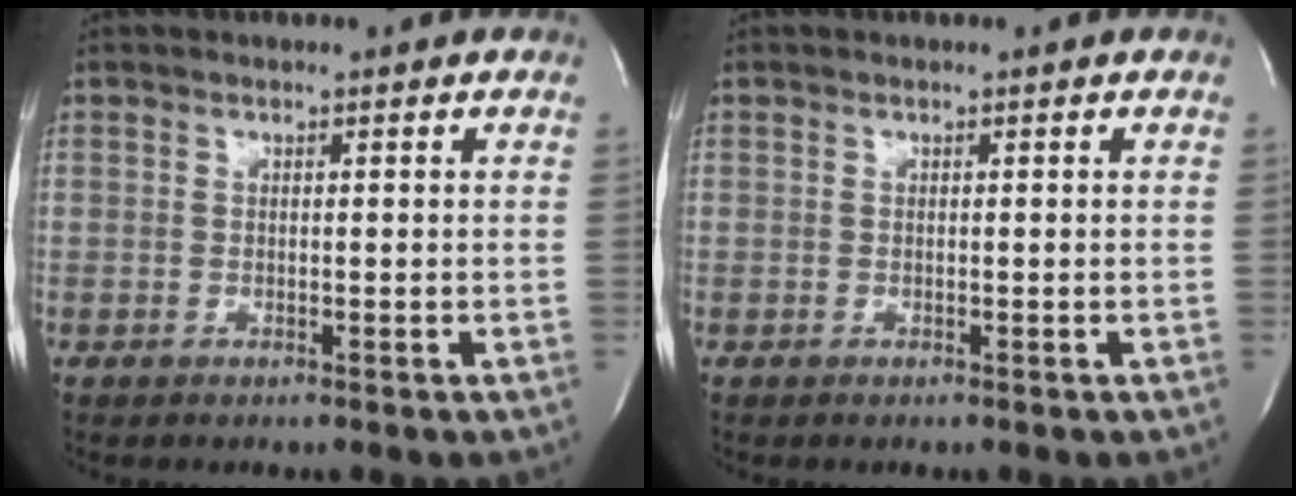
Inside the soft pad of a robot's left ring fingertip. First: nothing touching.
{"total": 0.0}